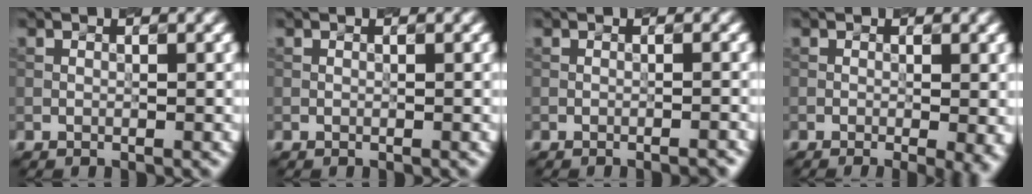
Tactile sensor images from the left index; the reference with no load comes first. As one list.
[{"total": 0.0}, {"total": 1.3, "force": [-0.9, 0.4, 0.9], "torque": [0.011, 0.010, -0.023]}, {"total": 4.5, "force": [-1.0, 1.5, 4.1], "torque": [-0.042, -0.007, -0.004]}]